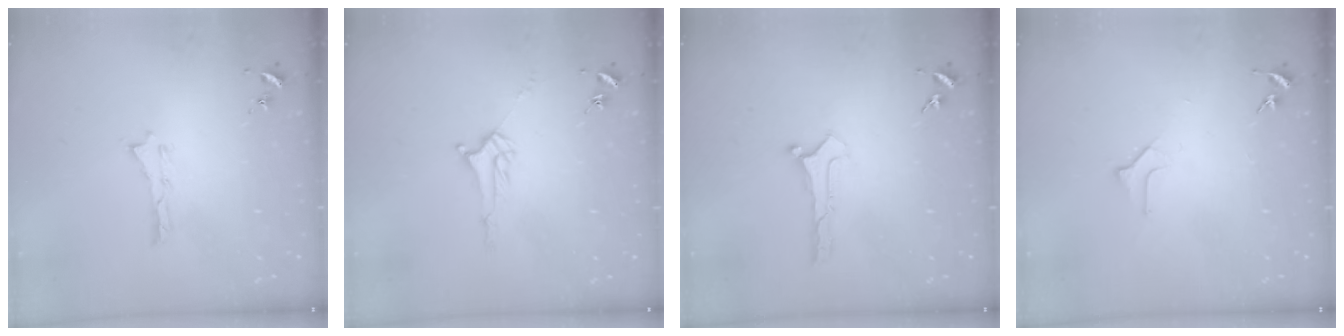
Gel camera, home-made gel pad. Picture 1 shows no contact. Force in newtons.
{"total": 3.0, "press": 3.0, "slide": 0.3}
{"total": 0.0}
{"total": 1.6, "press": 1.6, "slide": 0.1}